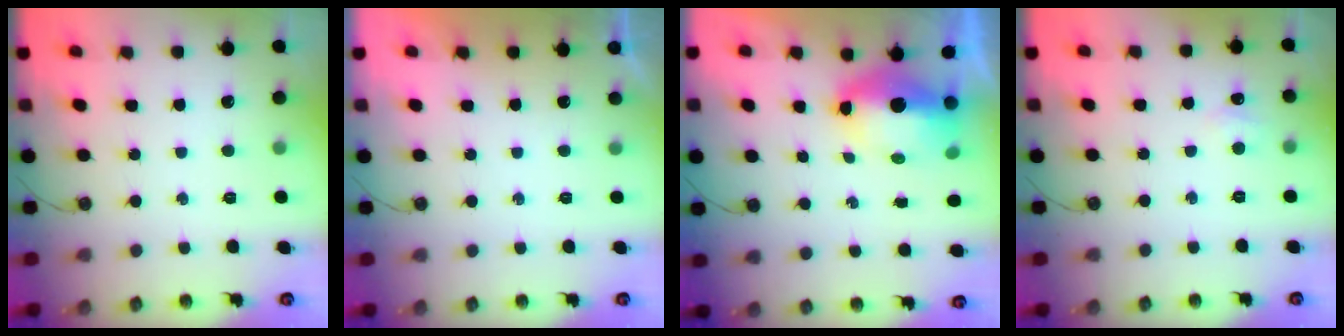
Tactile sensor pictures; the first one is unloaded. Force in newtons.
{"total": 0.0}
{"total": 8.3, "press": 8.2, "slide": 1.0}
{"total": 5.1, "press": 5.0, "slide": 0.7}